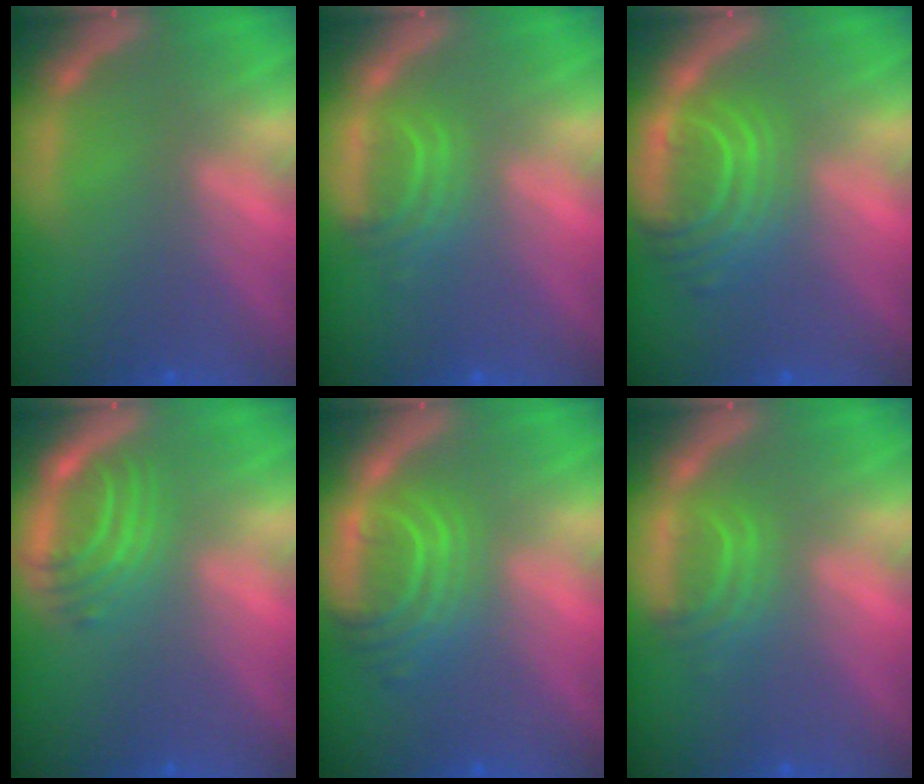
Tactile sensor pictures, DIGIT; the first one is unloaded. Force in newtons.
{"total": 2.5}
{"total": 5.5}
{"total": 4.0}
{"total": 5.0}
{"total": 2.5}